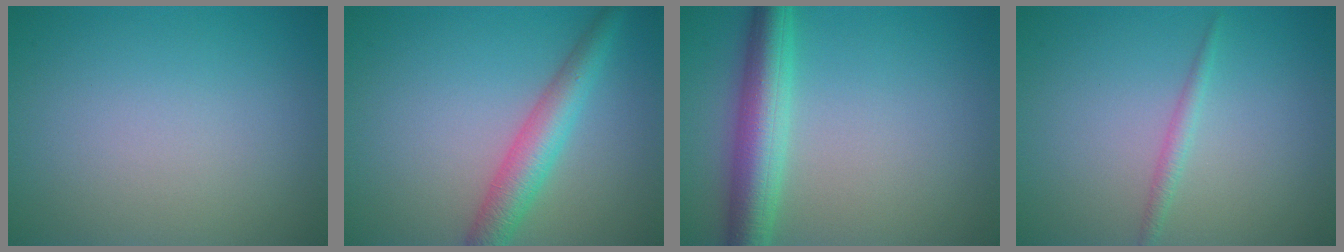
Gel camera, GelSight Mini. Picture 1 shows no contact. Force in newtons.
{"total": 4.1, "press": 4.1, "slide": 0.1}
{"total": 5.6, "press": 5.6, "slide": 0.2}
{"total": 1.1, "press": 1.1, "slide": 0.0}